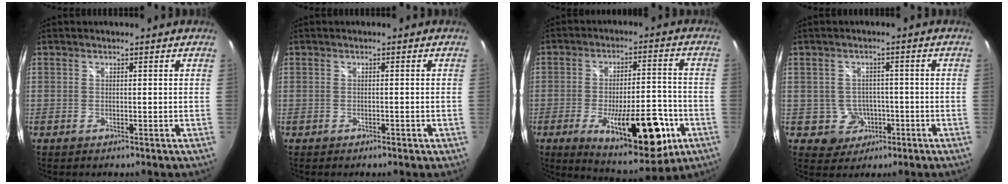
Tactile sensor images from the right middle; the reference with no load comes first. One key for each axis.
{"total": 1.5, "fx": -1.1, "fy": 0.7, "fz": 0.8, "tx": -0.013, "ty": -0.001, "tz": -0.012}
{"total": 19.0, "fx": -7.9, "fy": 7.1, "fz": 15.8, "tx": -0.244, "ty": -0.015, "tz": -0.097}
{"total": 5.0, "fx": -1.6, "fy": 4.7, "fz": 0.6, "tx": -0.025, "ty": 0.014, "tz": -0.010}